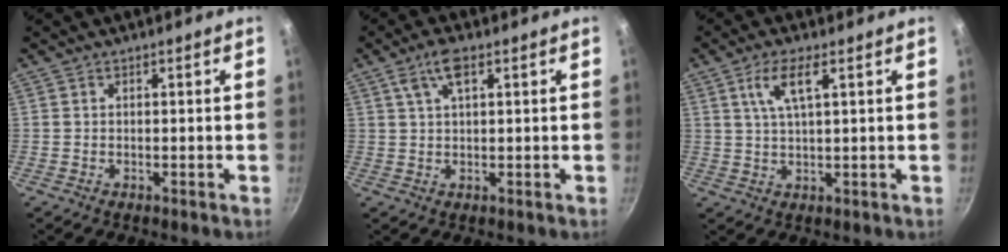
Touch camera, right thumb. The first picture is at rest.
{"total": 4.7, "force": [2.1, 1.8, 3.9], "torque": [-0.072, 0.006, 0.038]}
{"total": 6.1, "force": [2.5, 1.6, 5.4], "torque": [-0.107, 0.000, 0.052]}